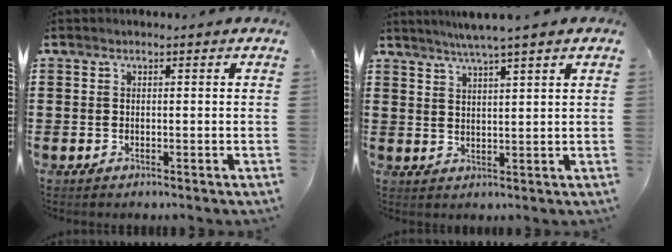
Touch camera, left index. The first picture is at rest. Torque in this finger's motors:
{"motor_torque": [2.14, 0.00, 0.50, 0.16]}